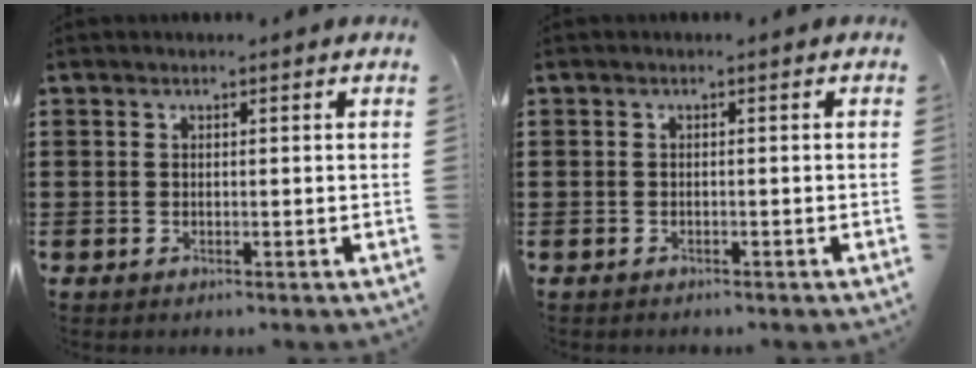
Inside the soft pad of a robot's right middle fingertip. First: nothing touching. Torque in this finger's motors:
{"motor_torque": [-0.48, 0.55, -0.40, -0.14]}